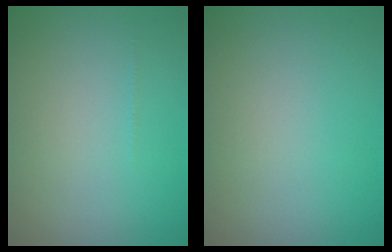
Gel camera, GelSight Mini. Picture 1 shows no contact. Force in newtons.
{"total": 0.0}